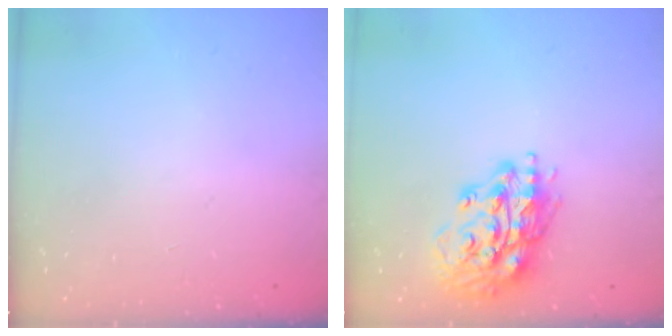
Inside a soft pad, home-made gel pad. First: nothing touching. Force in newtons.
{"total": 16.7, "press": 16.5, "slide": 2.3}